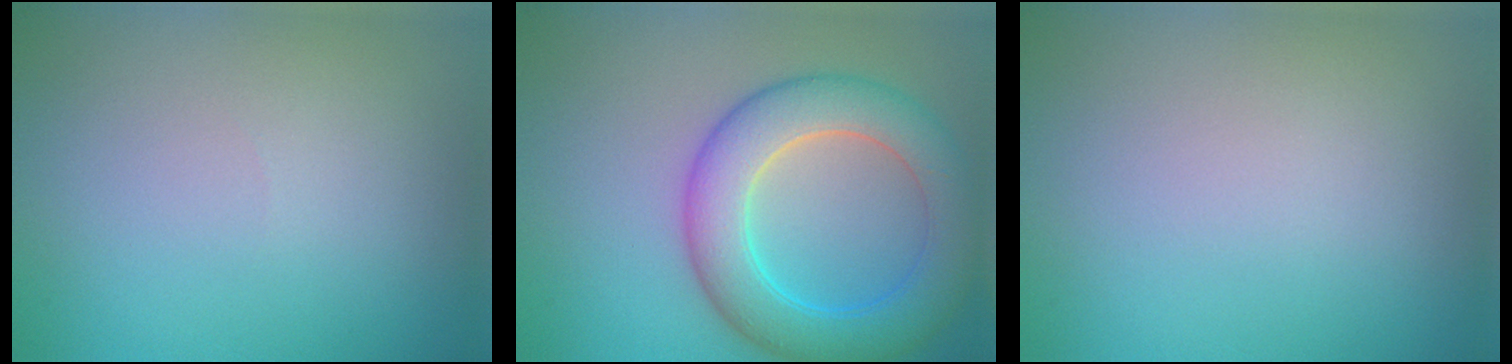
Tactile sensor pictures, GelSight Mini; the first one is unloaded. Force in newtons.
{"total": 7.4, "press": 7.4, "slide": 0.3}
{"total": 0.0}